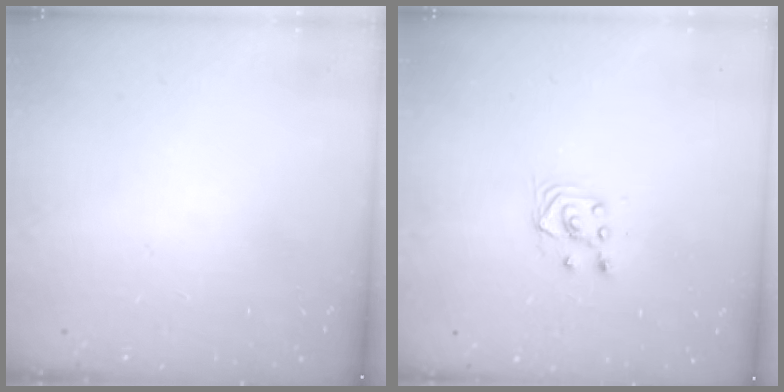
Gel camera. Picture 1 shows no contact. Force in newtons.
{"total": 2.9, "press": 2.7, "slide": 1.0}